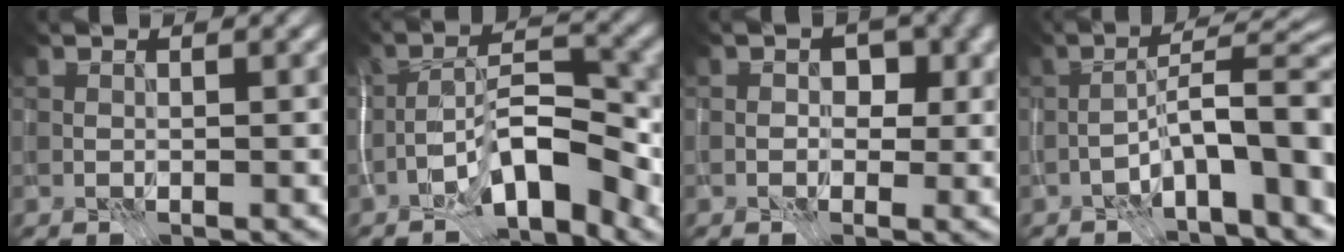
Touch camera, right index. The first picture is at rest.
{"total": 7.4, "force": [-3.9, 2.8, 5.6], "torque": [-0.087, 0.023, -0.074]}
{"total": 2.8, "force": [0.1, 2.2, 1.7], "torque": [-0.007, 0.001, -0.002]}
{"total": 8.6, "force": [-3.3, 2.2, 7.6], "torque": [-0.105, 0.029, -0.058]}